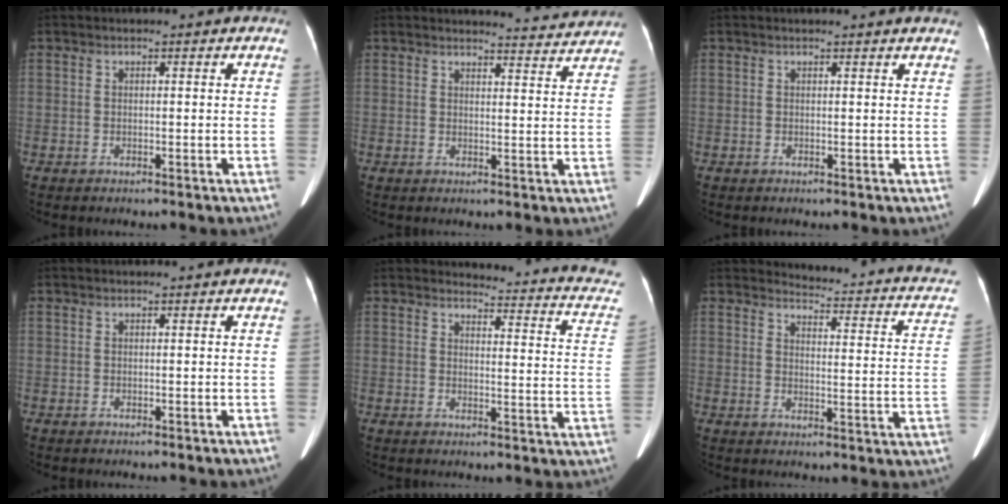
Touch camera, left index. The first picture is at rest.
{"total": 6.6, "force": [6.6, -0.2, 0.2], "torque": [-0.014, -0.012, 0.069]}
{"total": 3.7, "force": [3.5, 0.2, 1.1], "torque": [-0.017, 0.015, 0.023]}
{"total": 0.0}
{"total": 14.2, "force": [13.4, 2.6, 3.9], "torque": [-0.014, -0.067, 0.111]}
{"total": 14.2, "force": [12.7, 3.0, 5.5], "torque": [-0.049, -0.046, 0.114]}